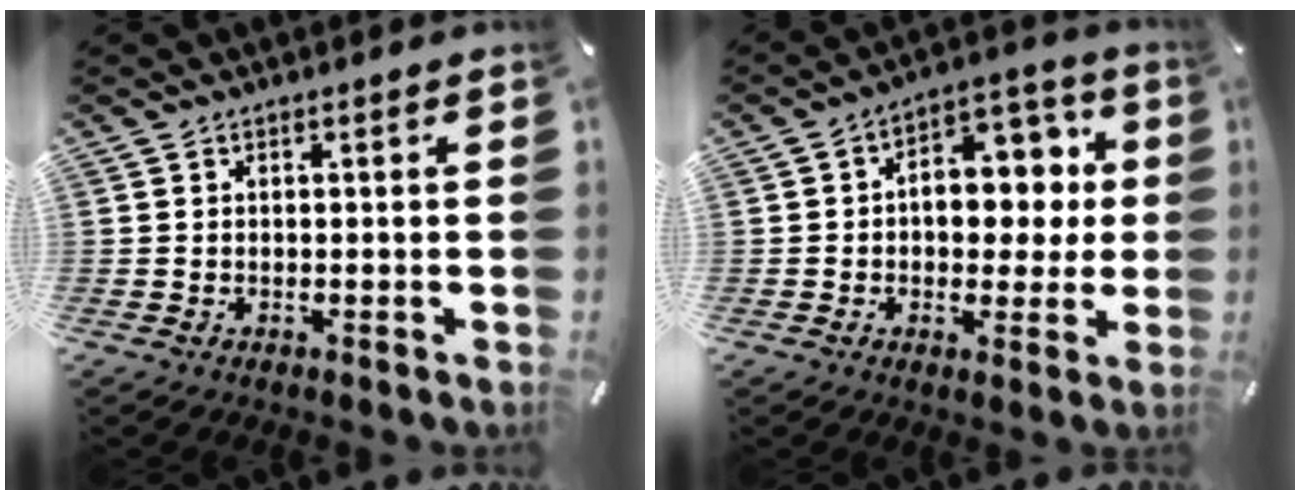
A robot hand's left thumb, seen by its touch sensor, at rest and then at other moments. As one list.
[{"total": 10.9, "force": [1.0, 7.9, 7.3], "torque": [-0.087, -0.008, 0.017]}]